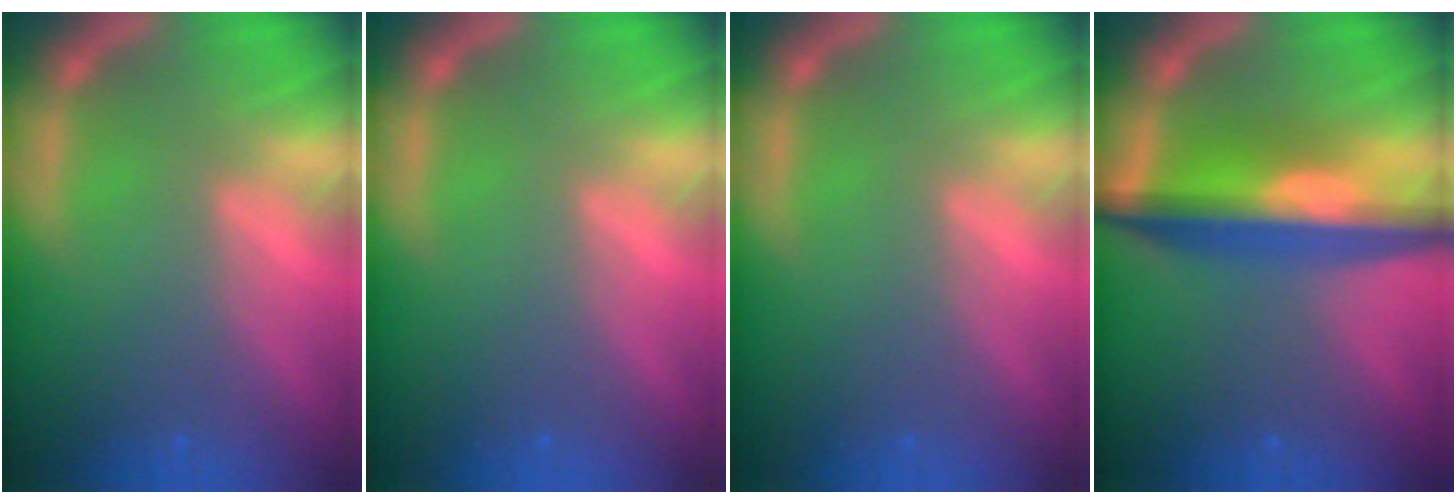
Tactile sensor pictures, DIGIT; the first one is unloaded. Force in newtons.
{"total": 0.0}
{"total": 0.0}
{"total": 8.5}